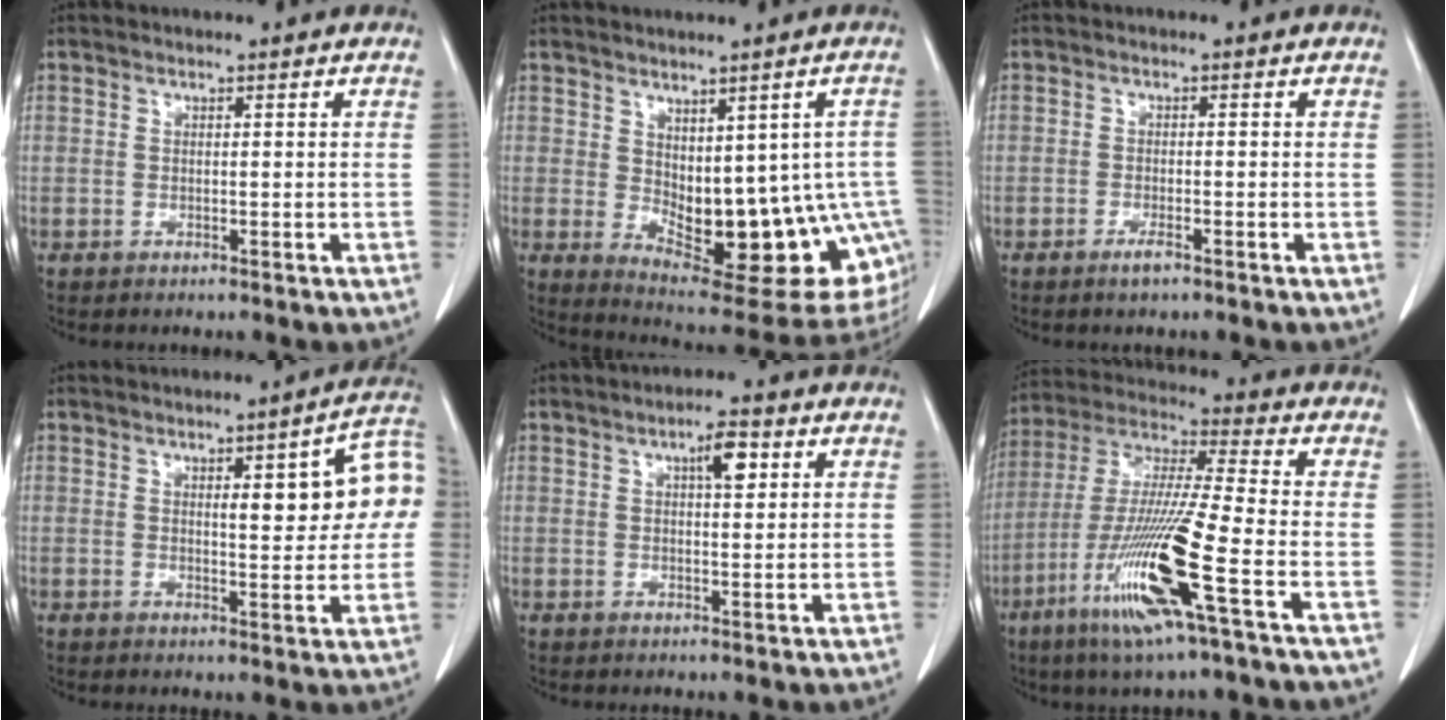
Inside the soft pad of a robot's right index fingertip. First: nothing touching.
{"total": 18.3, "force": [-3.2, 9.0, 15.6], "torque": [-0.137, 0.001, -0.018]}
{"total": 1.7, "force": [-1.2, 0.2, 1.2], "torque": [-0.024, -0.002, -0.022]}
{"total": 10.4, "force": [2.1, 2.5, 9.9], "torque": [-0.122, 0.024, 0.024]}
{"total": 4.1, "force": [1.7, 1.1, 3.6], "torque": [-0.060, 0.004, 0.027]}
{"total": 15.8, "force": [-6.4, 0.6, 14.4], "torque": [-0.294, -0.023, -0.120]}